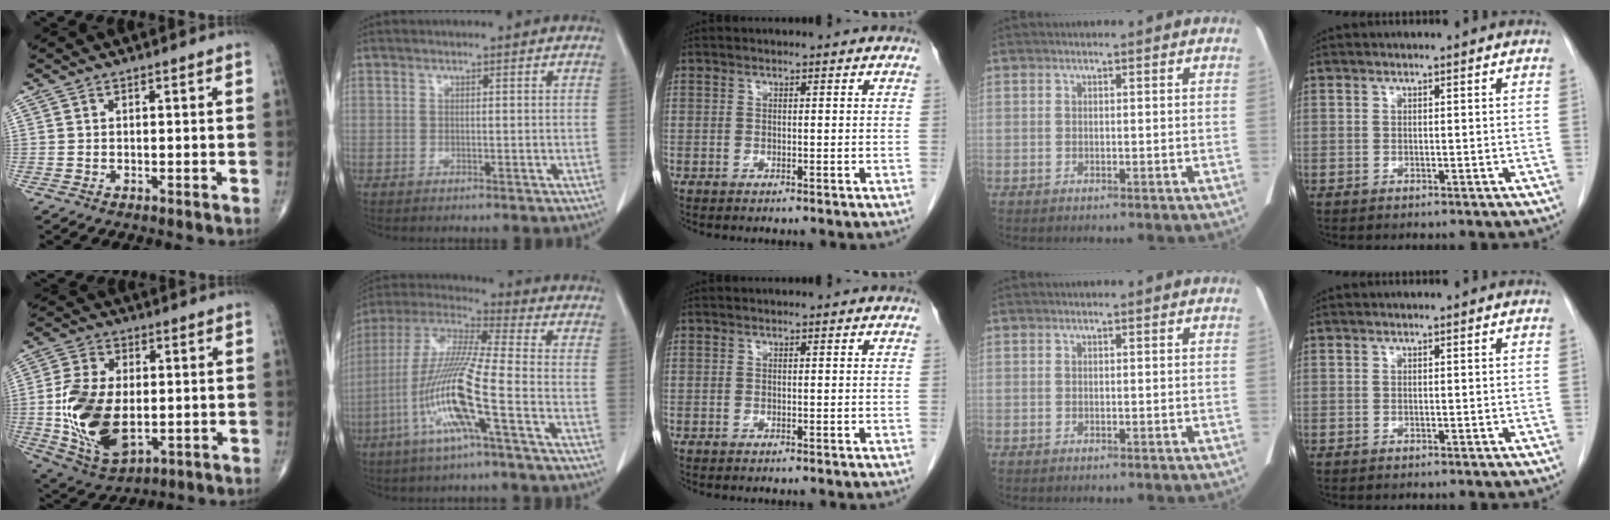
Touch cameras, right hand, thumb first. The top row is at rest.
{"thumb": {"total": 17.1, "force": [-1.2, 10.0, 13.8], "torque": [-0.263, -0.007, -0.004]}, "index": {"total": 14.2, "force": [-4.9, -0.4, 13.3], "torque": [-0.283, -0.007, -0.104]}}